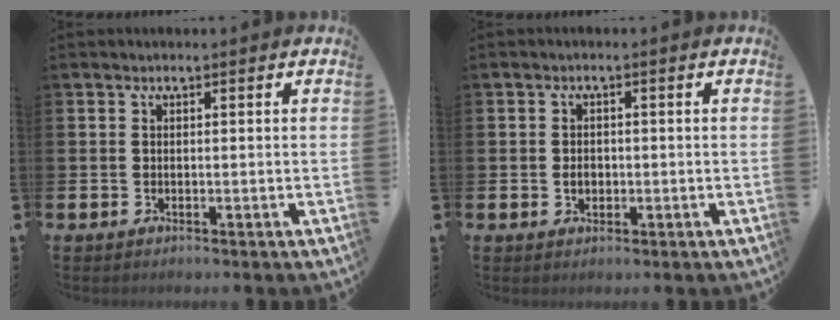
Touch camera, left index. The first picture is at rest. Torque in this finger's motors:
{"motor_torque": [0.22, 0.03, 0.03, 0.06]}